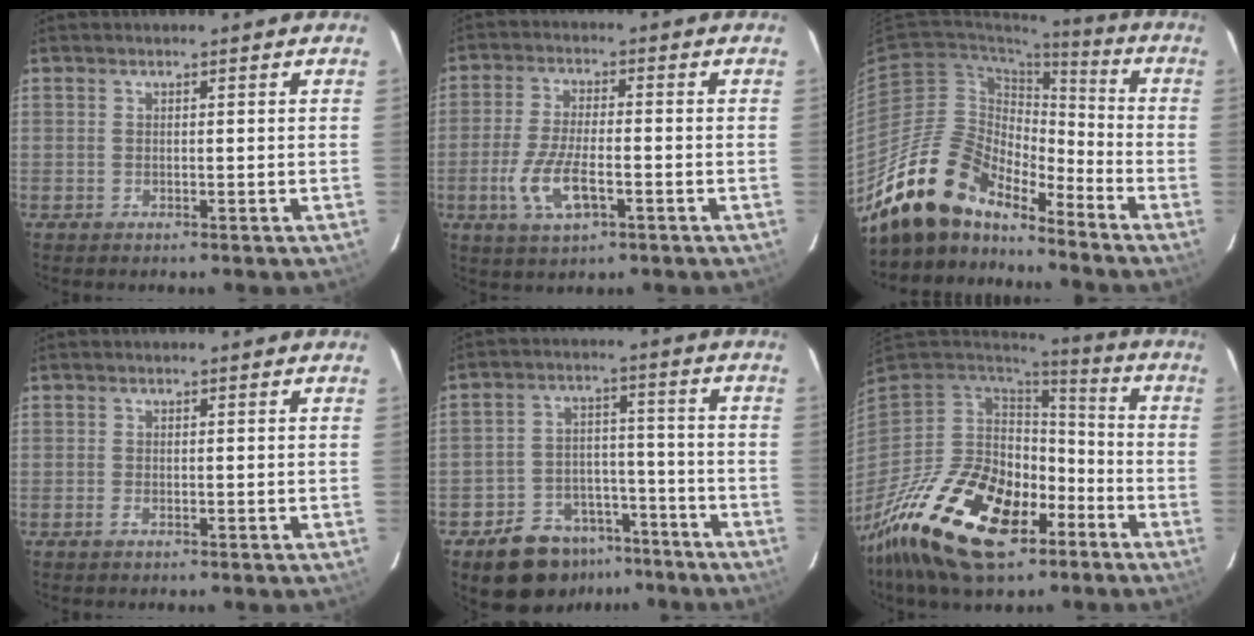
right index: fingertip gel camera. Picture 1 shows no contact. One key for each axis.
{"total": 9.3, "fx": -3.4, "fy": 3.3, "fz": 8.0, "tx": -0.168, "ty": -0.012, "tz": -0.062}
{"total": 16.8, "fx": -14.3, "fy": 6.0, "fz": 6.5, "tx": -0.124, "ty": 0.010, "tz": -0.266}
{"total": 0.9, "fx": -0.4, "fy": 0.3, "fz": 0.8, "tx": -0.017, "ty": -0.001, "tz": -0.007}
{"total": 12.0, "fx": -8.2, "fy": 7.8, "fz": 3.9, "tx": -0.084, "ty": 0.038, "tz": -0.105}
{"total": 24.7, "fx": -13.1, "fy": 12.6, "fz": 16.8, "tx": -0.347, "ty": -0.040, "tz": -0.220}